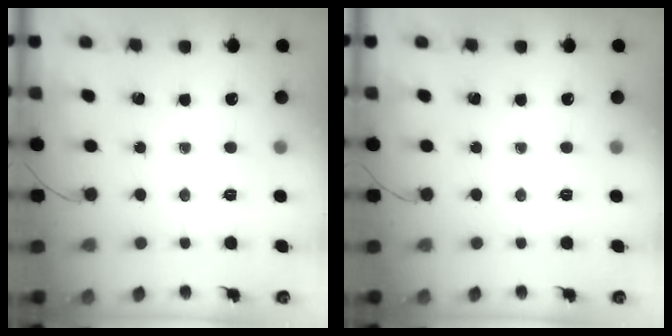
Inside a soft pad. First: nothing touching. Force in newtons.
{"total": 0.0}